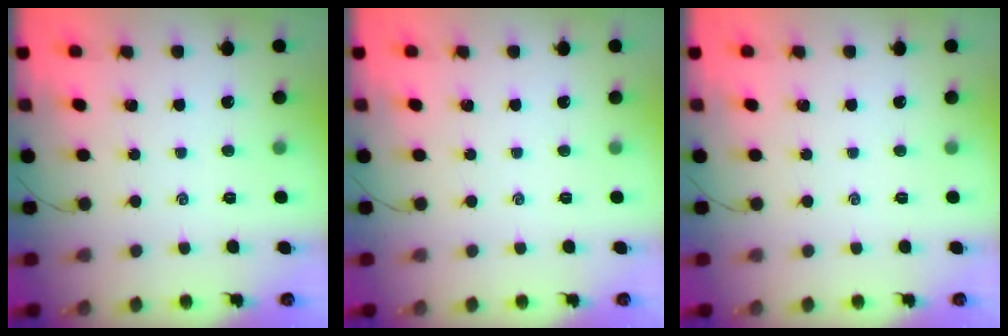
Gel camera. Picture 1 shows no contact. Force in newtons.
{"total": 0.0}
{"total": 0.0}